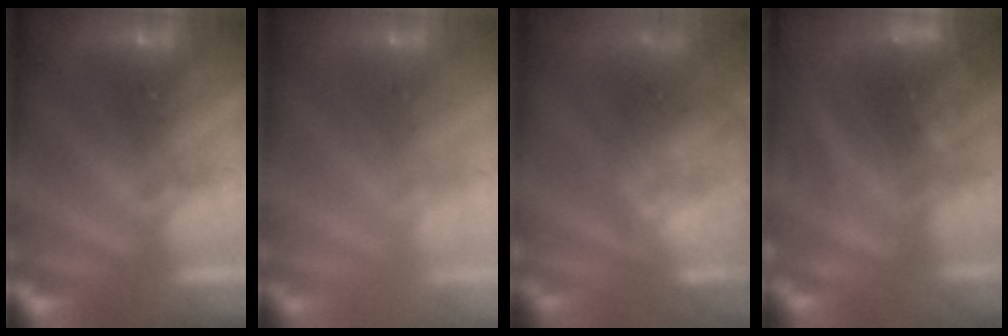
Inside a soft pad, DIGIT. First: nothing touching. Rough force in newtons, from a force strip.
{"total": 2.8}
{"total": 10.8}
{"total": 4.8}